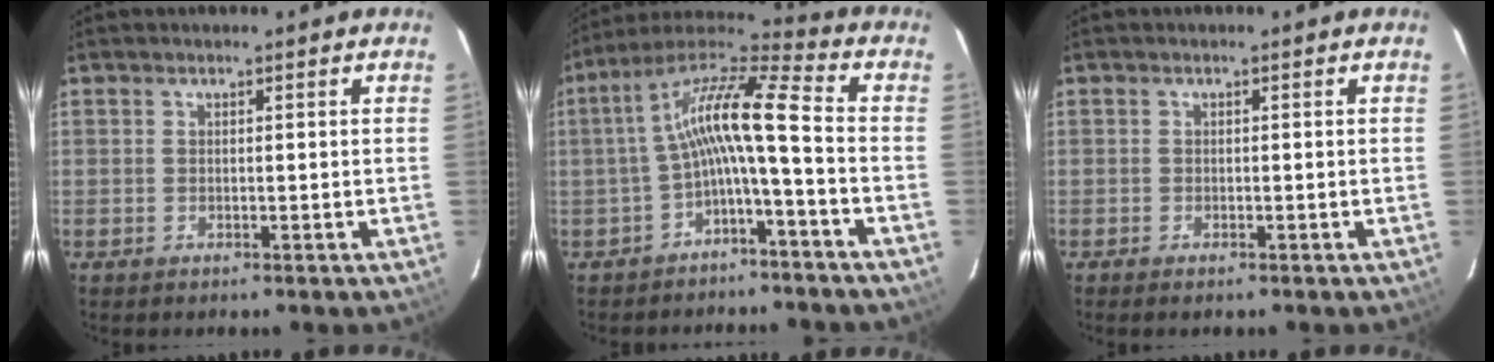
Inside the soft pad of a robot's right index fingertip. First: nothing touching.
{"total": 11.8, "force": [-2.2, 1.1, 11.6], "torque": [-0.234, 0.023, -0.048]}
{"total": 1.1, "force": [-0.9, 0.3, 0.5], "torque": [-0.011, -0.005, -0.016]}